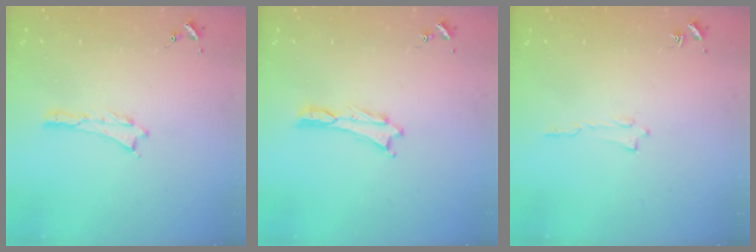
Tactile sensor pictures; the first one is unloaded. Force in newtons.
{"total": 0.0}
{"total": 0.0}